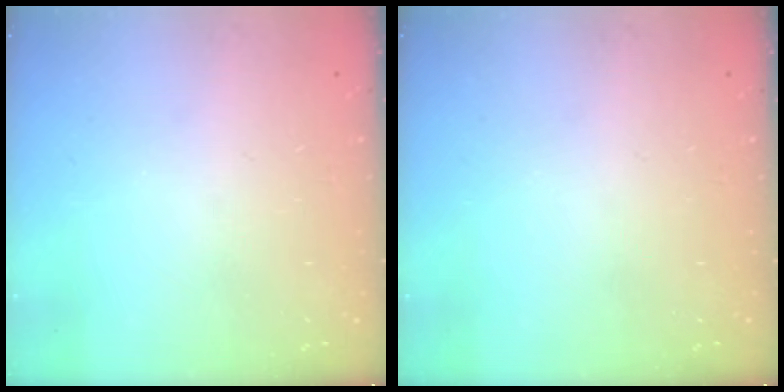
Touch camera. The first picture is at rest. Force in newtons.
{"total": 0.0}